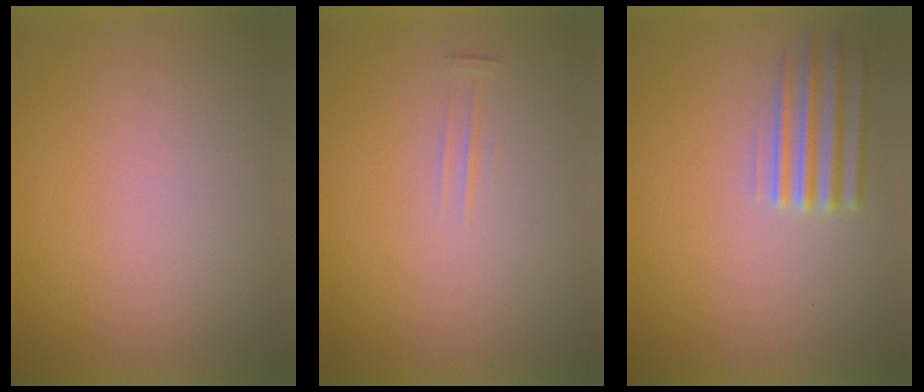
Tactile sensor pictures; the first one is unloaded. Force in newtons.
{"total": 1.3}
{"total": 2.3}